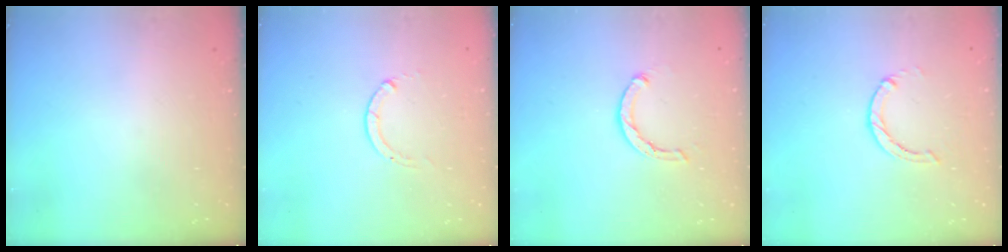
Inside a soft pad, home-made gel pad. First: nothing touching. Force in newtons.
{"total": 0.0}
{"total": 3.7, "press": 3.6, "slide": 0.6}
{"total": 0.6, "press": 0.6, "slide": 0.2}